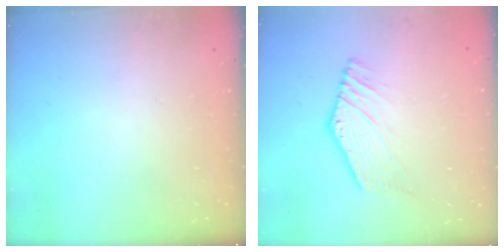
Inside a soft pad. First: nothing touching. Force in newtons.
{"total": 1.0, "press": 0.4, "slide": 0.9}